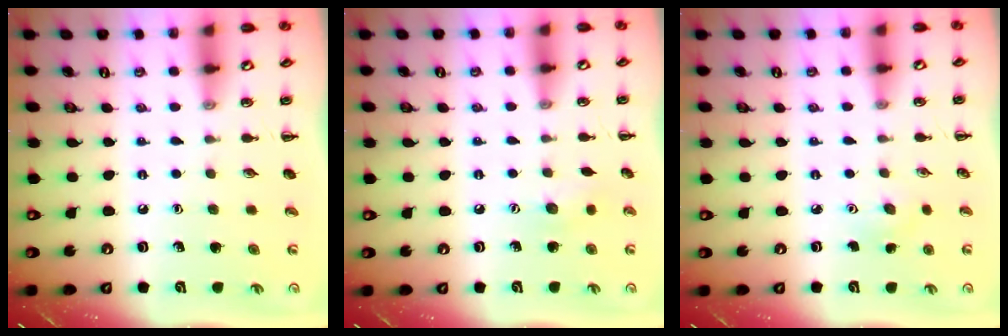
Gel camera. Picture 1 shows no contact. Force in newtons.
{"total": 5.9, "press": 5.8, "slide": 1.3}
{"total": 3.0, "press": 2.8, "slide": 0.8}